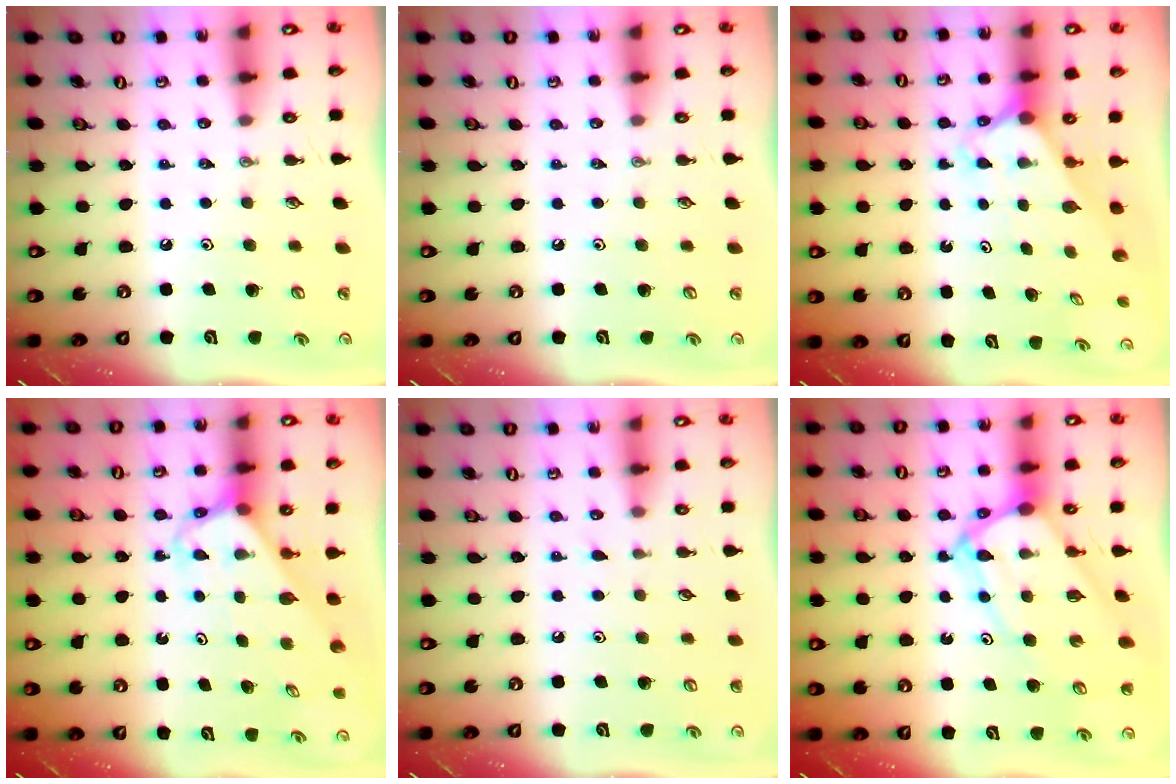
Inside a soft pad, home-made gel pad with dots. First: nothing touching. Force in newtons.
{"total": 0.0}
{"total": 2.2, "press": 2.2, "slide": 0.2}
{"total": 3.5, "press": 3.5, "slide": 0.5}
{"total": 5.6, "press": 5.5, "slide": 0.7}
{"total": 11.2, "press": 11.1, "slide": 1.1}